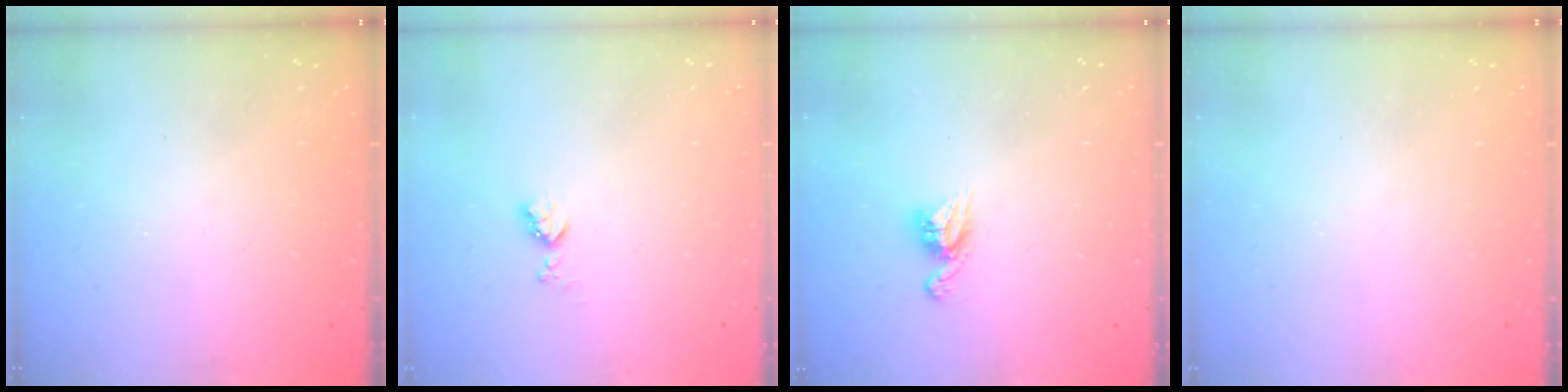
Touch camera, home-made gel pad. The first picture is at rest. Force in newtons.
{"total": 3.7, "press": 3.7, "slide": 0.6}
{"total": 6.7, "press": 6.7, "slide": 0.4}
{"total": 0.0}